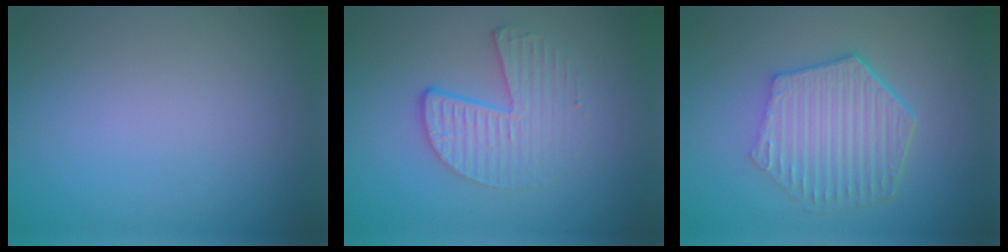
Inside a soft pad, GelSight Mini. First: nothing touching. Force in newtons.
{"total": 3.6, "press": 2.7, "slide": 2.4}
{"total": 6.1, "press": 4.5, "slide": 4.0}